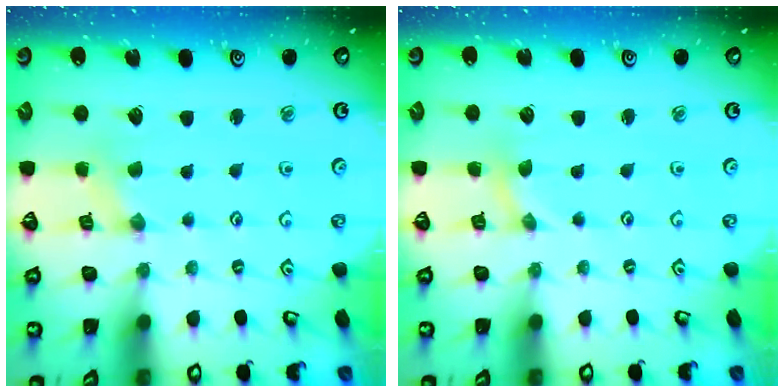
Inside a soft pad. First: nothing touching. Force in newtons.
{"total": 0.0}